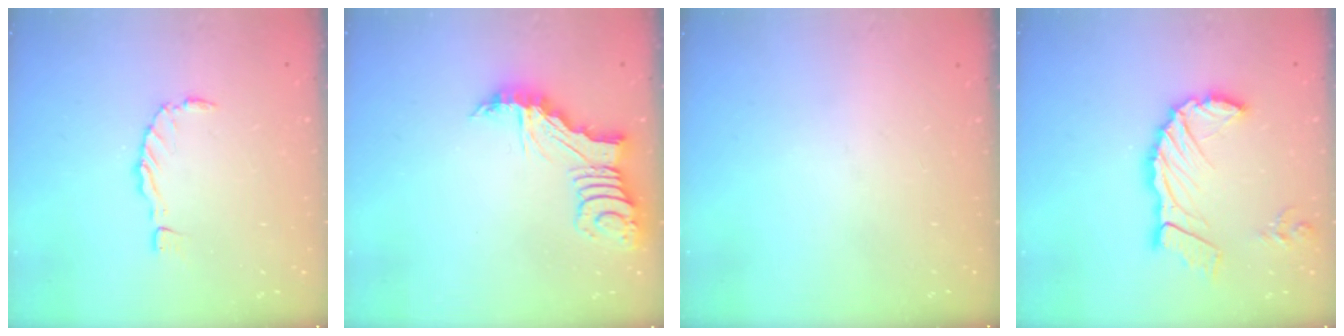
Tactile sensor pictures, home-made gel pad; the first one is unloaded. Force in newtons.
{"total": 7.7, "press": 7.7, "slide": 0.6}
{"total": 0.0}
{"total": 13.9, "press": 13.8, "slide": 1.6}